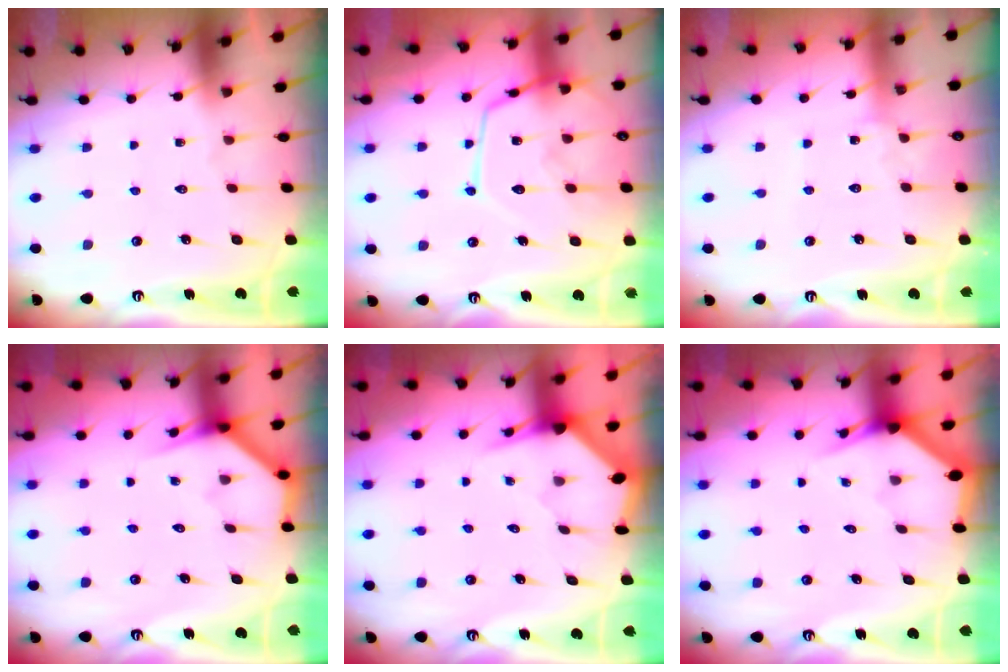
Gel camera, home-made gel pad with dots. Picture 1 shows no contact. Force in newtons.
{"total": 15.7, "press": 15.6, "slide": 1.3}
{"total": 2.0, "press": 2.0, "slide": 0.2}
{"total": 4.0, "press": 3.9, "slide": 0.3}
{"total": 3.5, "press": 3.5, "slide": 0.3}
{"total": 2.8, "press": 2.8, "slide": 0.2}